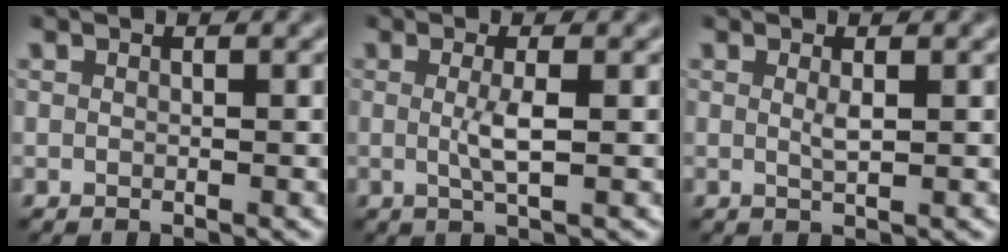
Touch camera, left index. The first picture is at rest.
{"total": 2.1, "force": [-0.6, 0.1, 2.0], "torque": [-0.039, 0.000, -0.005]}
{"total": 0.8, "force": [-0.3, 0.0, 0.8], "torque": [-0.013, 0.000, 0.001]}